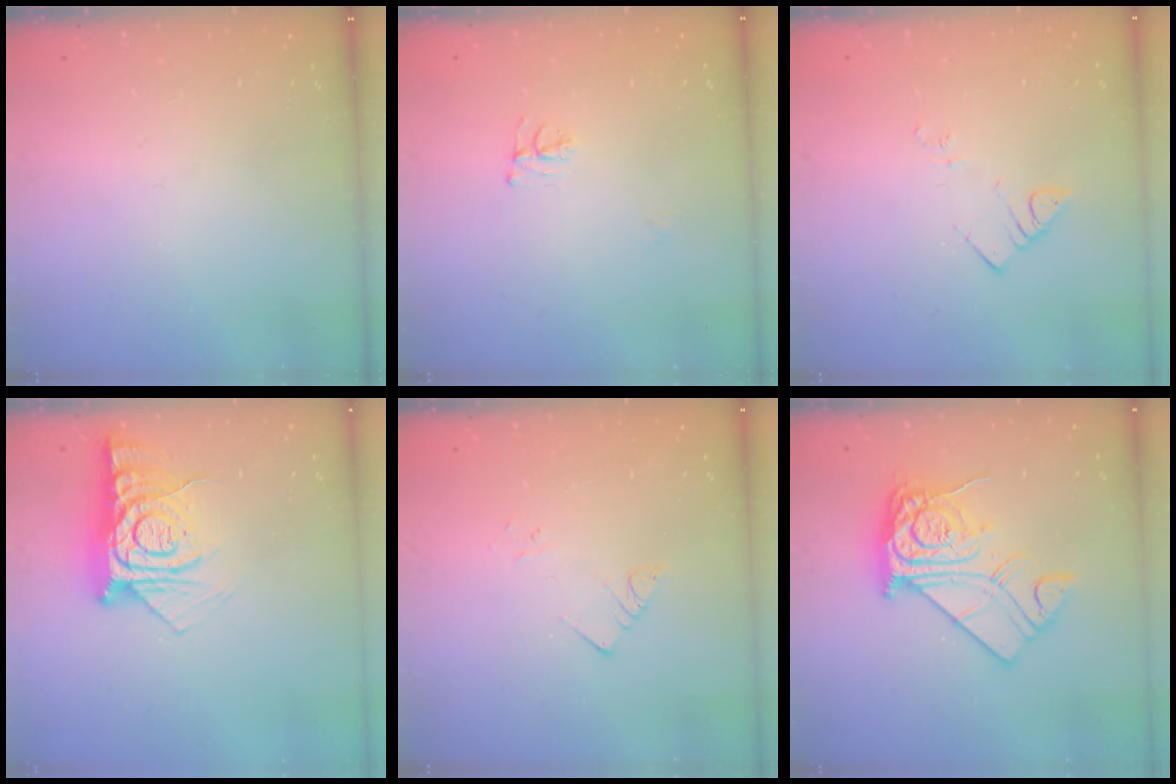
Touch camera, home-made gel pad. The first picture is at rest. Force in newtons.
{"total": 4.7, "press": 4.6, "slide": 0.4}
{"total": 3.7, "press": 3.7, "slide": 0.4}
{"total": 12.8, "press": 12.8, "slide": 1.0}
{"total": 3.3, "press": 3.3, "slide": 0.2}
{"total": 16.2, "press": 16.1, "slide": 1.3}